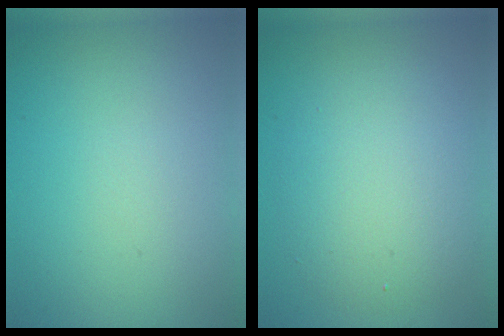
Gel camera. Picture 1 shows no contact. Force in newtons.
{"total": 5.1, "press": 5.1, "slide": 0.5}